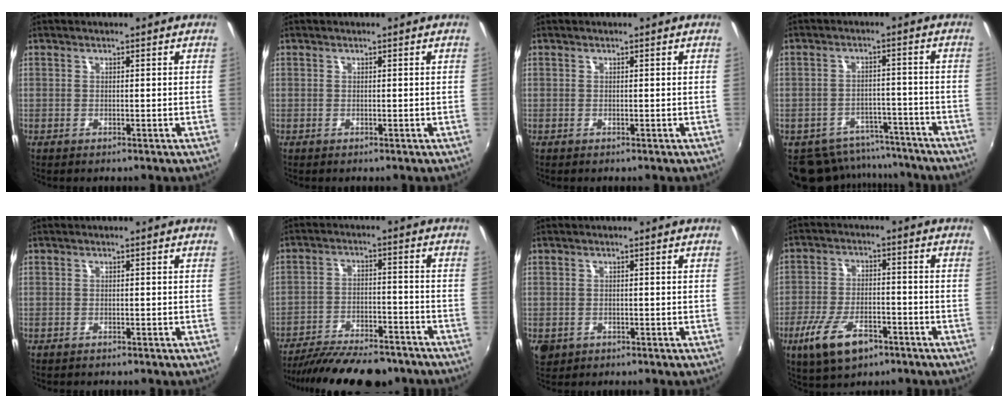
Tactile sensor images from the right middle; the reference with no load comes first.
{"total": 0.0}
{"total": 0.0}
{"total": 12.8, "force": [-11.0, 5.9, 2.7], "torque": [-0.069, 0.018, -0.143]}
{"total": 0.7, "force": [-0.6, 0.4, 0.0], "torque": [-0.004, -0.002, -0.010]}
{"total": 19.0, "force": [-16.2, 5.3, 8.4], "torque": [-0.167, -0.025, -0.235]}
{"total": 3.7, "force": [-1.1, 3.0, 1.7], "torque": [-0.038, -0.007, -0.015]}
{"total": 10.9, "force": [-6.2, 4.9, 7.5], "torque": [-0.170, -0.019, -0.109]}